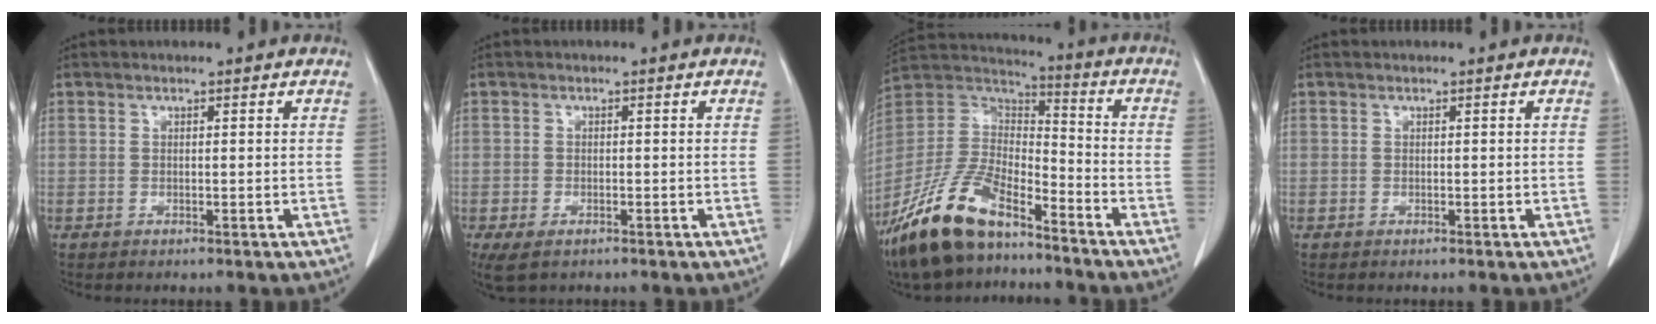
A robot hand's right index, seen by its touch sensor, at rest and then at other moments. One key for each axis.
{"total": 4.1, "fx": -2.4, "fy": 2.1, "fz": 2.6, "tx": -0.052, "ty": -0.009, "tz": -0.036}
{"total": 17.9, "fx": -12.7, "fy": 6.2, "fz": 10.9, "tx": -0.232, "ty": -0.006, "tz": -0.241}
{"total": 0.0}